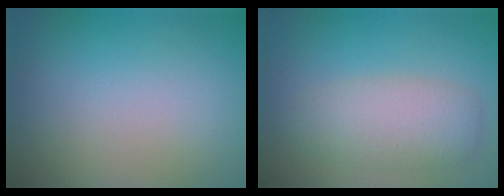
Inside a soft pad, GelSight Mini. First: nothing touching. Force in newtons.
{"total": 4.4, "press": 4.4, "slide": 0.4}